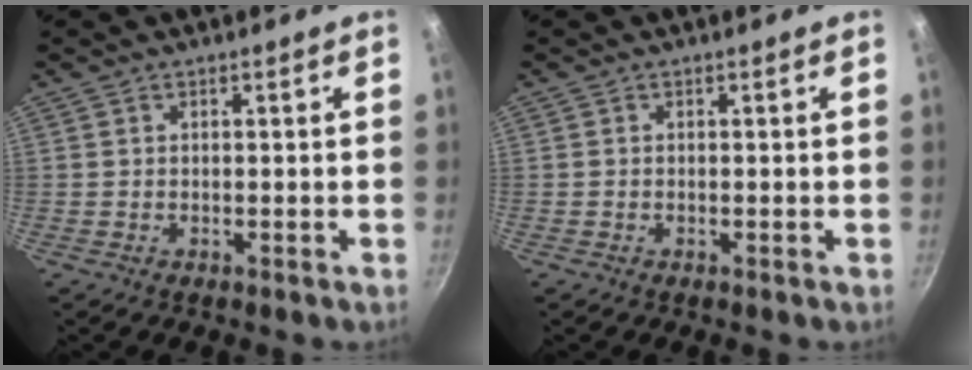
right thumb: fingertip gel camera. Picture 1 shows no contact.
{"total": 0.0}